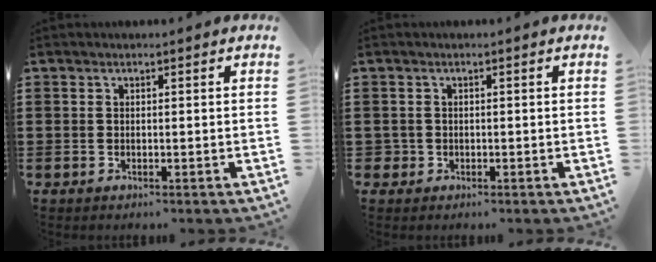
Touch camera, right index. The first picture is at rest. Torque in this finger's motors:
{"motor_torque": [-0.85, 1.11, -0.11, -0.03]}